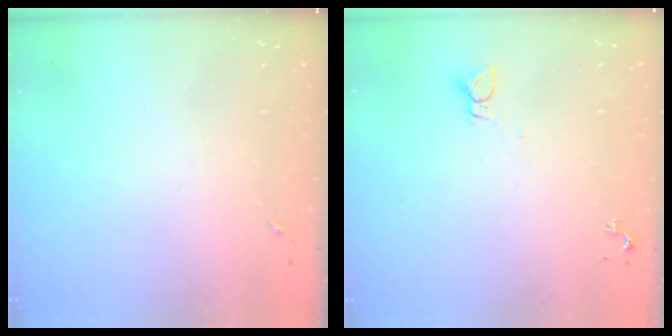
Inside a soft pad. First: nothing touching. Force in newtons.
{"total": 2.2, "press": 2.2, "slide": 0.1}